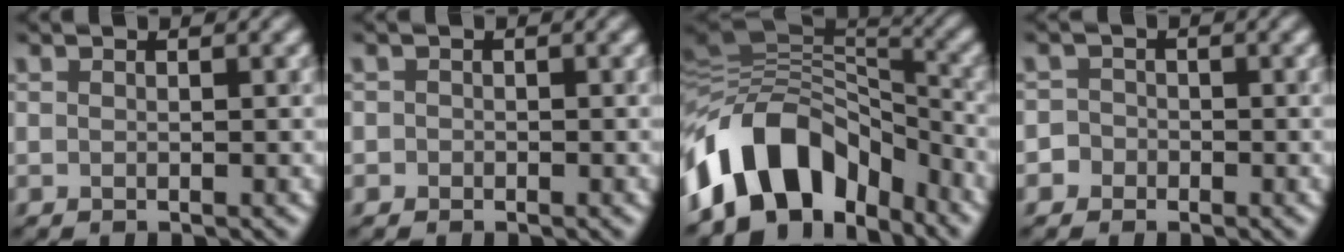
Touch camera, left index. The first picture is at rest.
{"total": 0.6, "force": [-0.2, 0.6, -0.2], "torque": [0.012, -0.001, -0.006]}
{"total": 11.4, "force": [-6.2, 7.0, 6.5], "torque": [-0.102, 0.034, -0.124]}
{"total": 2.0, "force": [-0.8, 1.8, 0.0], "torque": [0.024, 0.013, -0.025]}